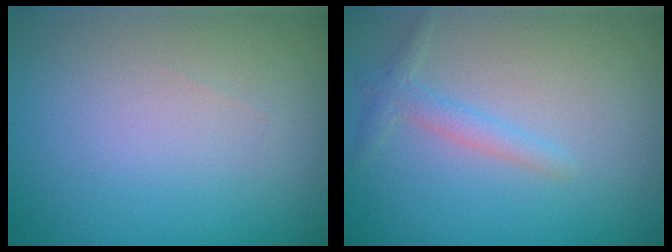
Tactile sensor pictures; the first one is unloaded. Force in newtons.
{"total": 1.5, "press": 1.5, "slide": 0.1}